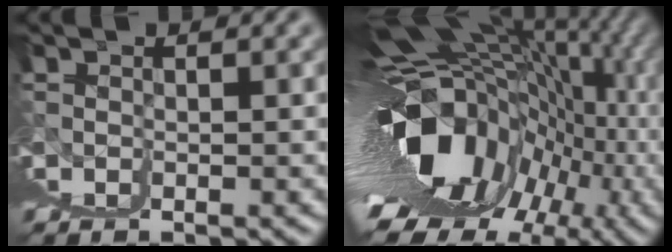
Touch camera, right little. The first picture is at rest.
{"total": 17.2, "force": [0.6, 5.8, 16.1], "torque": [-0.176, 0.018, 0.021]}